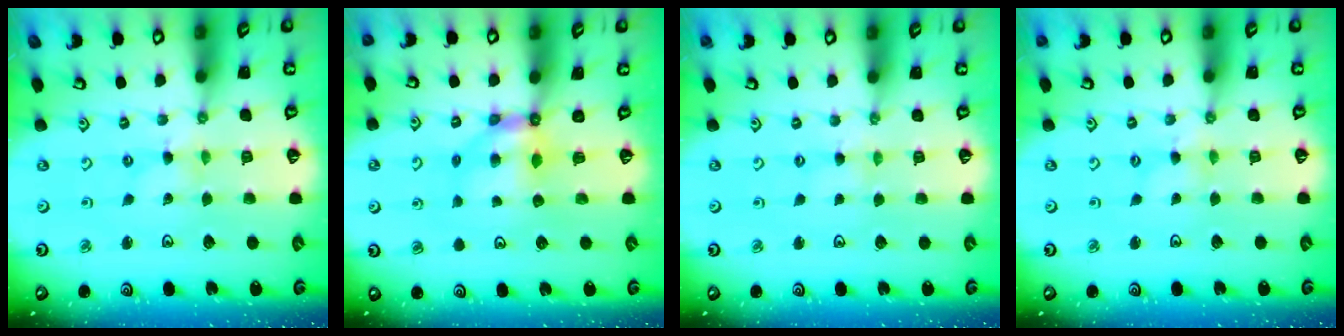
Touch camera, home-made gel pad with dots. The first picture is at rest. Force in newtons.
{"total": 6.1, "press": 6.0, "slide": 0.7}
{"total": 0.9, "press": 0.8, "slide": 0.2}
{"total": 1.3, "press": 1.3, "slide": 0.3}